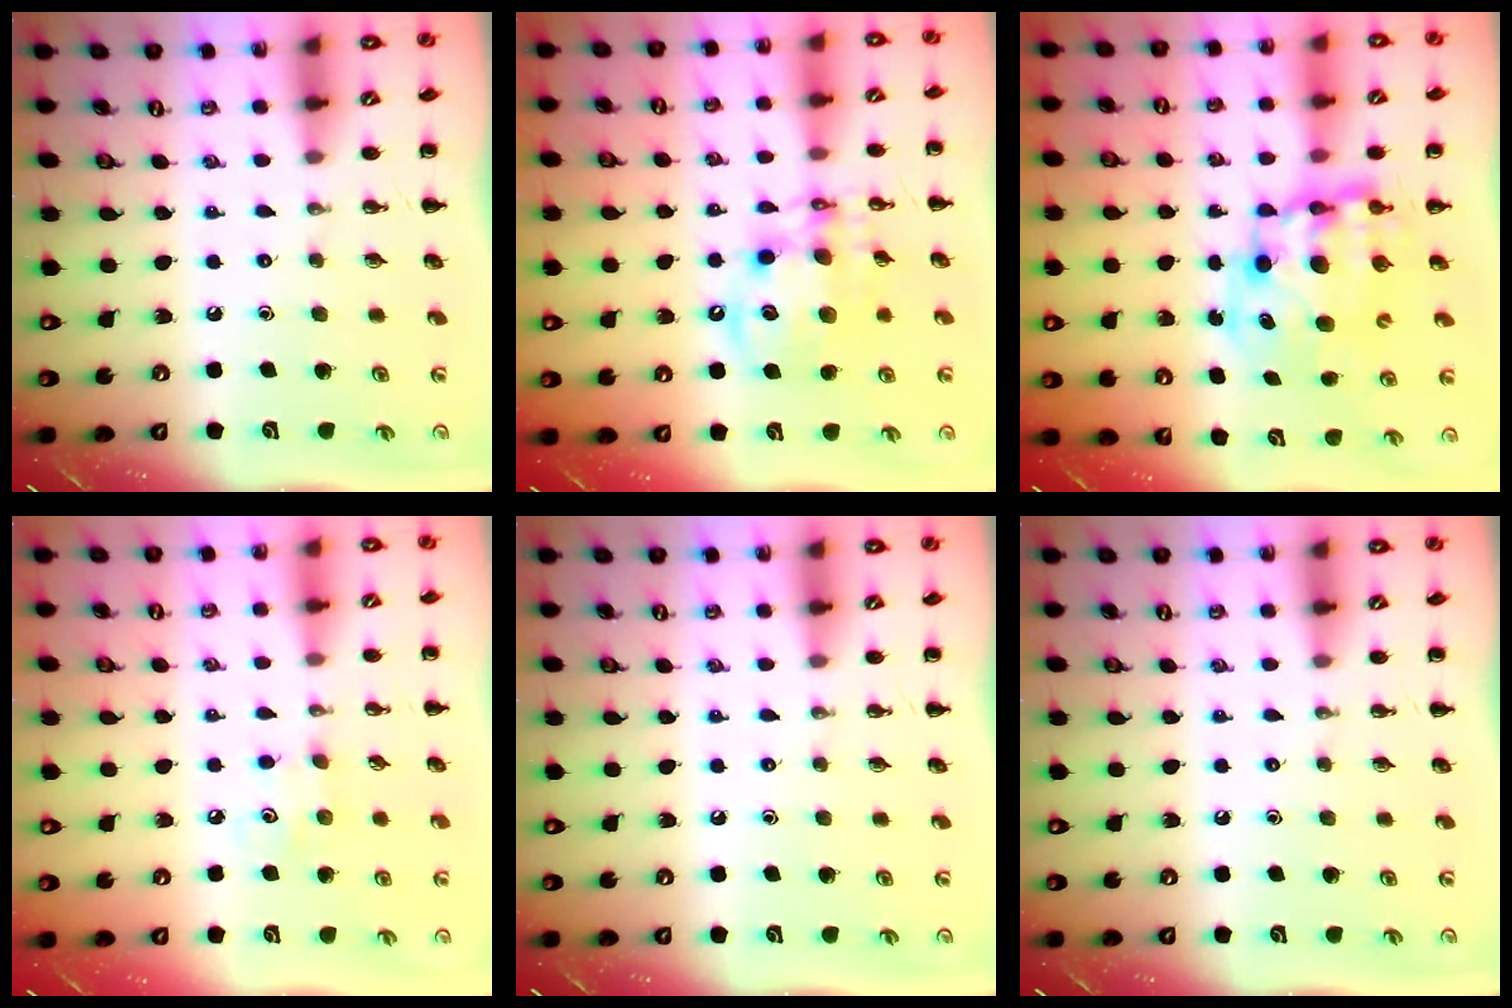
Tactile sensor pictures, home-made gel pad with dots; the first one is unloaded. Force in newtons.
{"total": 12.4, "press": 12.0, "slide": 3.0}
{"total": 10.1, "press": 9.7, "slide": 2.8}
{"total": 4.1, "press": 4.0, "slide": 0.9}
{"total": 0.0}
{"total": 0.0}